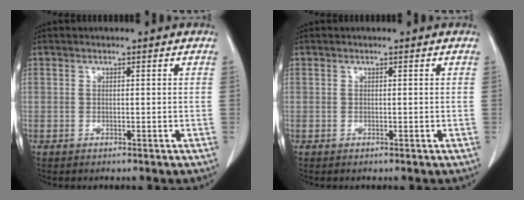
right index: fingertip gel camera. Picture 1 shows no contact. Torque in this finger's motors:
{"motor_torque": [-0.01, 0.02, 0.00, 0.00]}